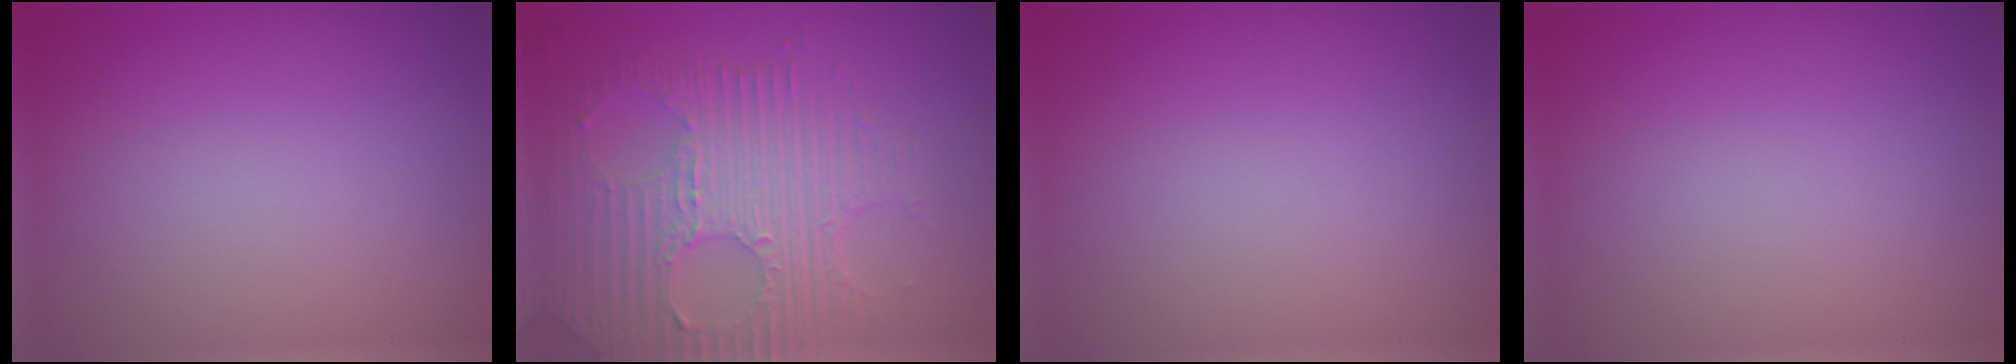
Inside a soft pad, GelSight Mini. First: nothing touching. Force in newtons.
{"total": 7.6, "press": 5.2, "slide": 5.6}
{"total": 0.0}
{"total": 0.0}